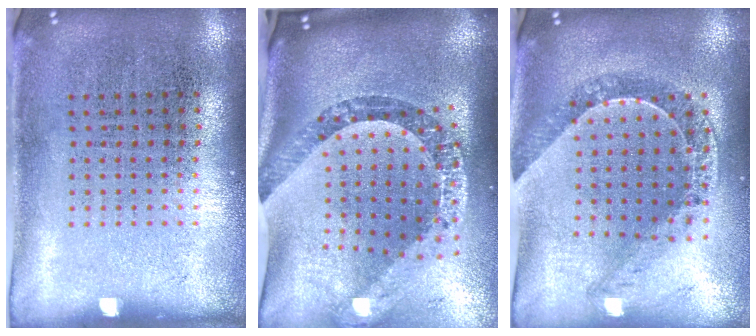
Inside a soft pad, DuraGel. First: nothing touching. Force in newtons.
{"total": 3.3, "press": 2.2, "slide": 2.4}
{"total": 0.8, "press": 0.7, "slide": 0.1}